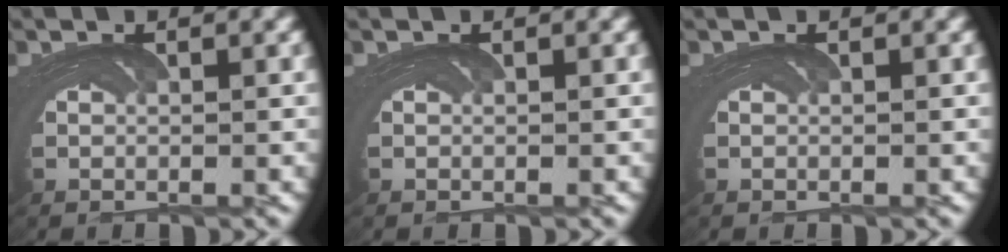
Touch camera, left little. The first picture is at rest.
{"total": 0.0}
{"total": 0.0}